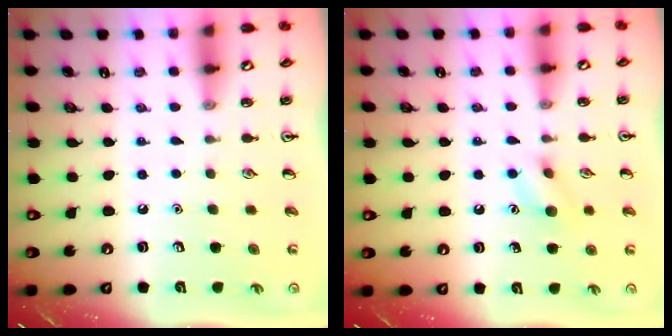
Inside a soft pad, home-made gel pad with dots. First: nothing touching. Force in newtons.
{"total": 7.7, "press": 7.6, "slide": 1.0}